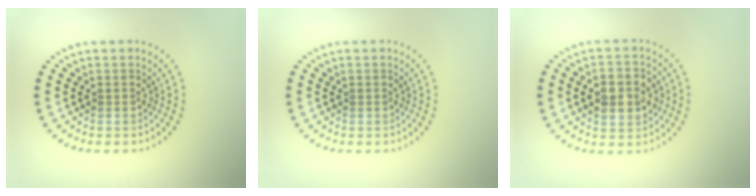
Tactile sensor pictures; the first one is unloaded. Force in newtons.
{"total": 0.0}
{"total": 4.4, "press": 4.3, "slide": 0.4}